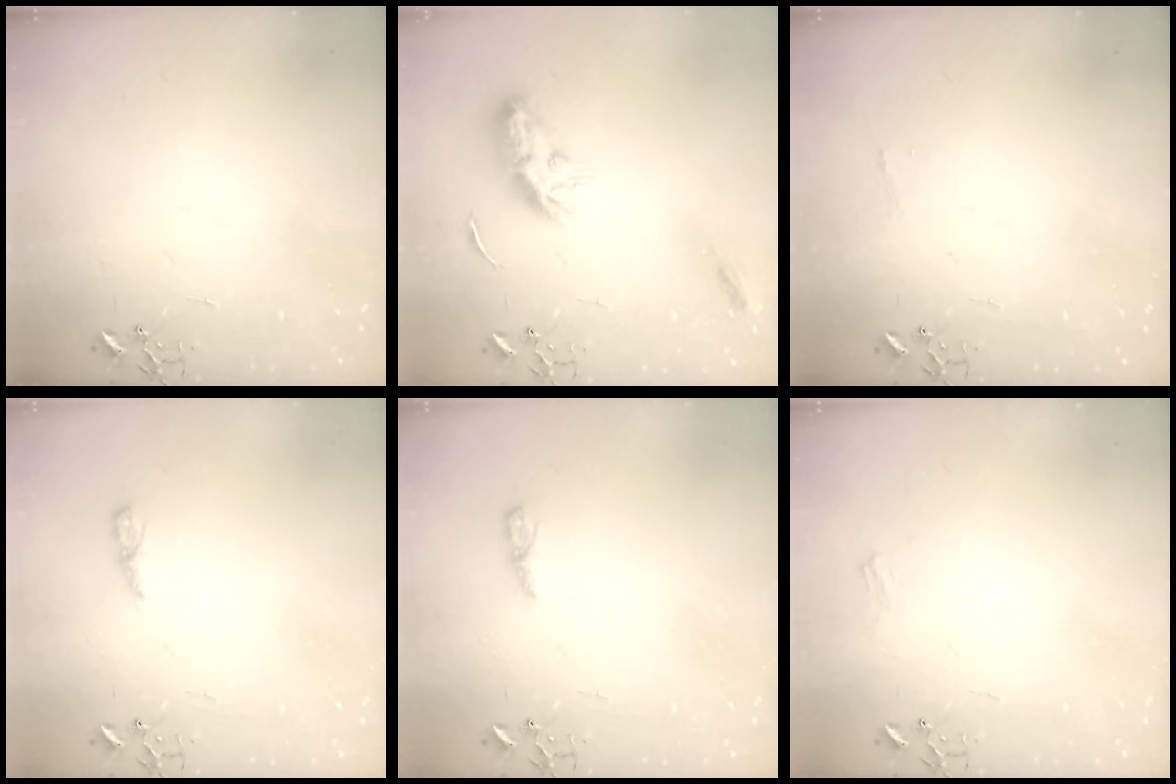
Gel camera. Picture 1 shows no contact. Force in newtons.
{"total": 10.4, "press": 10.4, "slide": 0.1}
{"total": 3.7, "press": 3.7, "slide": 0.4}
{"total": 6.8, "press": 6.8, "slide": 0.5}
{"total": 6.8, "press": 6.8, "slide": 0.5}
{"total": 6.1, "press": 6.1, "slide": 0.7}